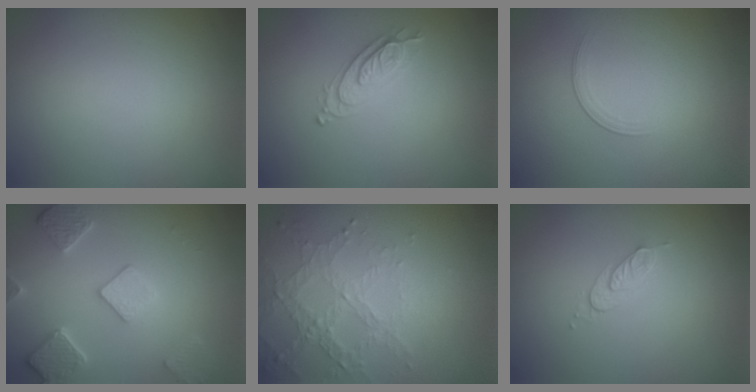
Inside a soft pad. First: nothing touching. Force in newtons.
{"total": 2.2, "press": 2.1, "slide": 0.6}
{"total": 1.3, "press": 0.5, "slide": 1.2}
{"total": 4.5, "press": 3.8, "slide": 2.5}
{"total": 3.1, "press": 2.9, "slide": 1.1}
{"total": 1.5, "press": 0.8, "slide": 1.3}